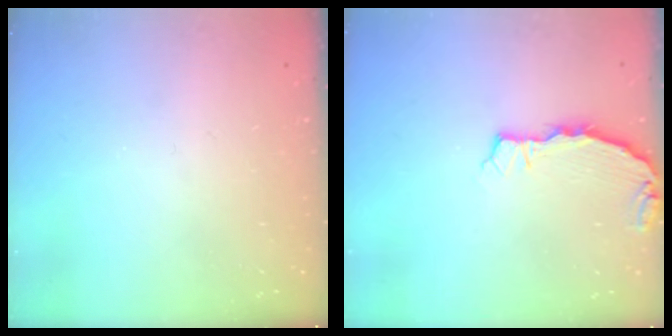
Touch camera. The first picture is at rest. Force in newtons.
{"total": 3.8, "press": 3.8, "slide": 0.4}